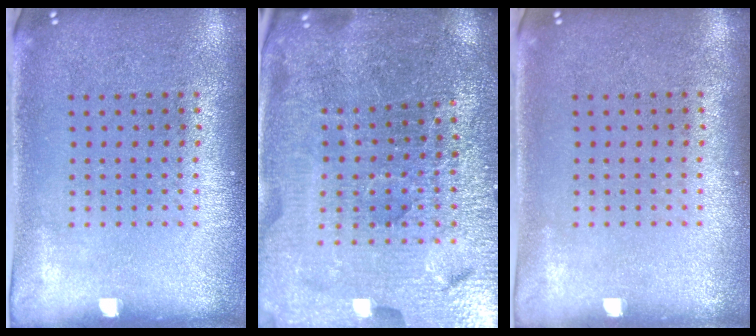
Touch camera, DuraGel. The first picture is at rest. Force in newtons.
{"total": 4.8, "press": 4.6, "slide": 1.3}
{"total": 0.0}